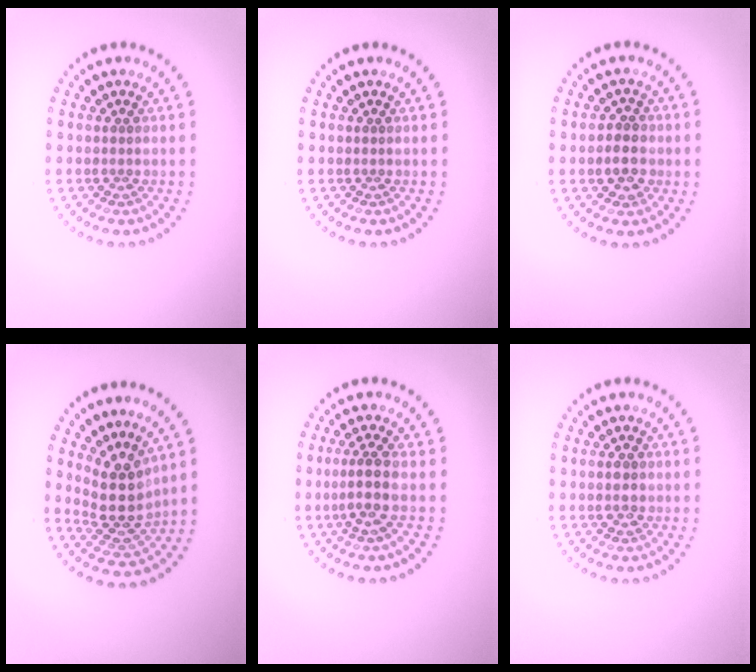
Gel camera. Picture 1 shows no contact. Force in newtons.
{"total": 0.0}
{"total": 2.8, "press": 2.8, "slide": 0.6}
{"total": 4.4, "press": 3.5, "slide": 2.7}
{"total": 2.6, "press": 2.2, "slide": 1.4}
{"total": 2.1, "press": 2.1, "slide": 0.2}